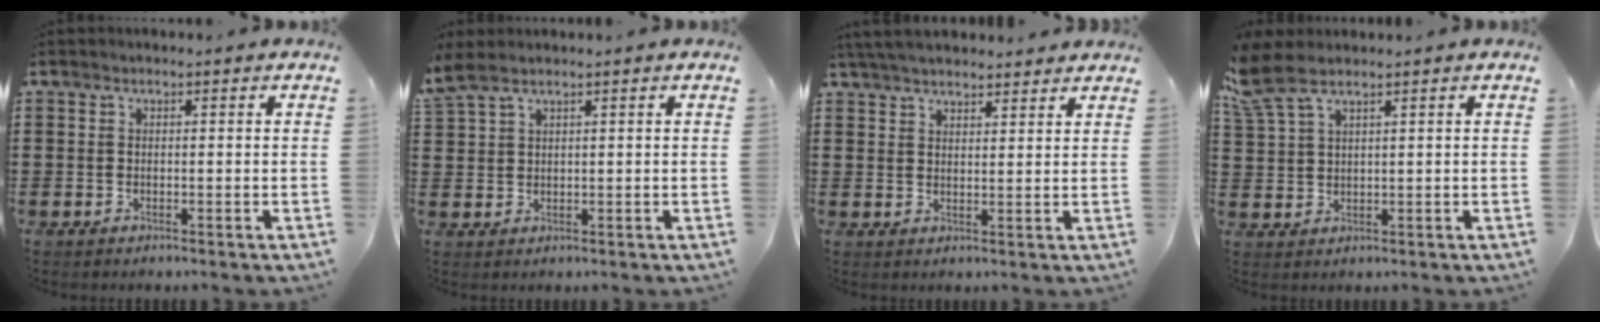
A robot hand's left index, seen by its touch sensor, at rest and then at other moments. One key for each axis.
{"total": 2.3, "fx": 1.7, "fy": 0.6, "fz": 1.4, "tx": -0.032, "ty": 0.002, "tz": 0.031}
{"total": 4.4, "fx": 4.2, "fy": 0.9, "fz": 1.0, "tx": -0.032, "ty": -0.004, "tz": 0.080}
{"total": 4.5, "fx": 3.0, "fy": 1.6, "fz": 2.8, "tx": -0.074, "ty": -0.002, "tz": 0.054}